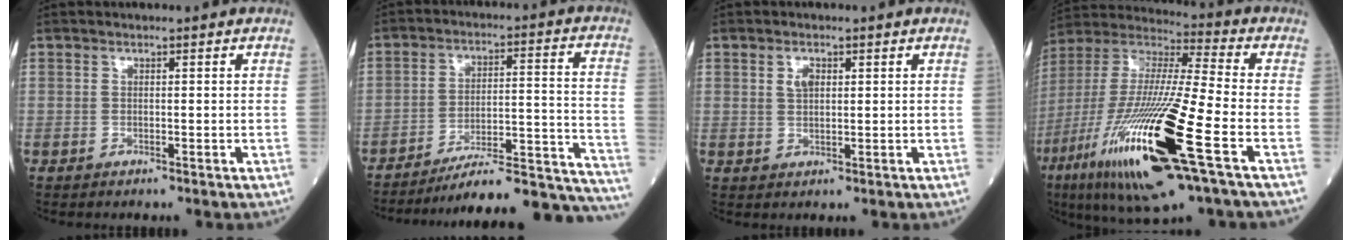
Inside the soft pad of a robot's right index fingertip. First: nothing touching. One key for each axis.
{"total": 24.0, "fx": -22.6, "fy": 0.6, "fz": 8.1, "tx": -0.047, "ty": 0.014, "tz": -0.308}
{"total": 2.2, "fx": 1.0, "fy": 1.1, "fz": 1.6, "tx": -0.030, "ty": 0.002, "tz": 0.021}
{"total": 25.4, "fx": -9.9, "fy": 2.5, "fz": 23.2, "tx": -0.492, "ty": -0.053, "tz": -0.181}